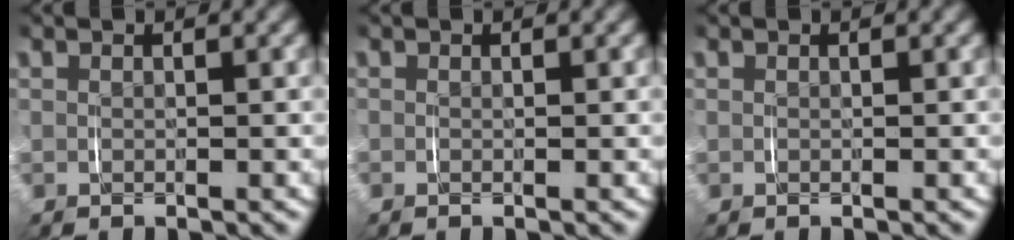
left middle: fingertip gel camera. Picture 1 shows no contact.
{"total": 0.0}
{"total": 0.0}